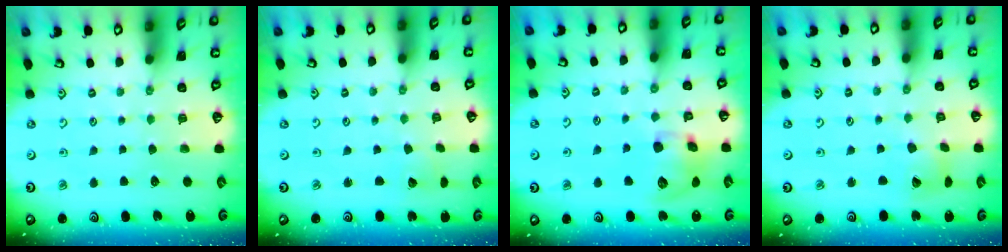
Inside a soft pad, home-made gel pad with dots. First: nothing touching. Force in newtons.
{"total": 2.6, "press": 2.6, "slide": 0.2}
{"total": 12.5, "press": 12.4, "slide": 1.9}
{"total": 6.4, "press": 6.3, "slide": 0.9}